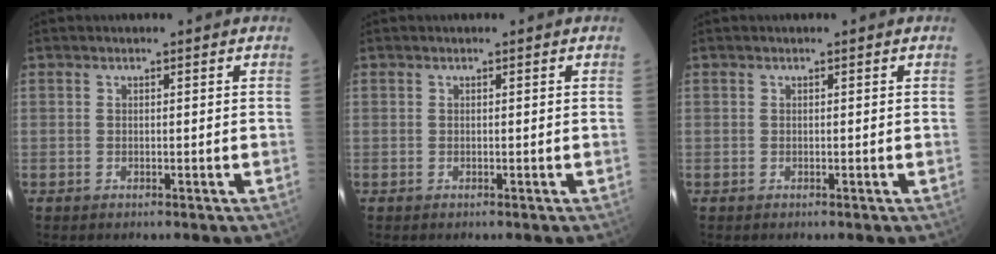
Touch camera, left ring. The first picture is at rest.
{"total": 0.0}
{"total": 0.0}